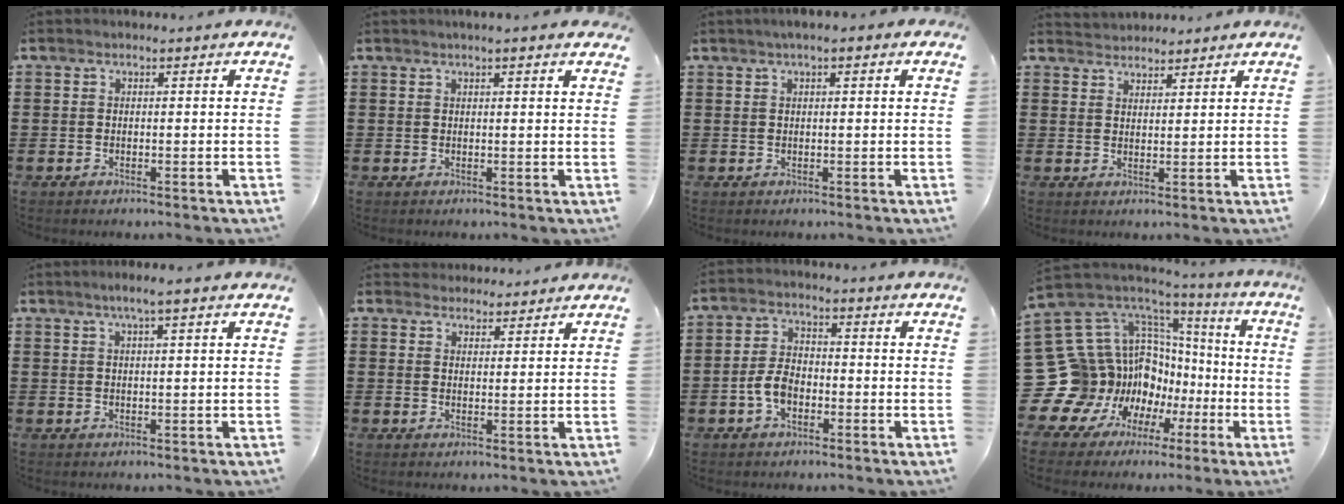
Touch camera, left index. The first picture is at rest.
{"total": 1.4, "force": [1.0, -0.1, 0.9], "torque": [-0.019, 0.000, 0.019]}
{"total": 1.4, "force": [0.5, 0.2, 1.3], "torque": [-0.025, 0.003, 0.009]}
{"total": 2.3, "force": [2.3, 0.4, -0.5], "torque": [0.002, -0.001, 0.045]}
{"total": 2.1, "force": [1.1, -0.1, 1.8], "torque": [-0.035, 0.000, 0.019]}
{"total": 2.5, "force": [2.3, 0.8, -0.1], "torque": [-0.005, 0.000, 0.045]}
{"total": 4.9, "force": [-1.7, 2.9, 3.6], "torque": [-0.091, 0.000, -0.040]}
{"total": 17.0, "force": [-1.8, 15.2, 7.2], "torque": [-0.205, -0.060, 0.026]}